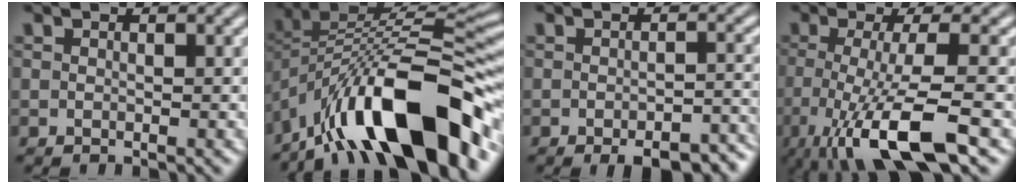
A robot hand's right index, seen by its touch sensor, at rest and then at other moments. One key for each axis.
{"total": 13.7, "fx": -5.3, "fy": 6.4, "fz": 10.9, "tx": -0.178, "ty": -0.028, "tz": -0.069}
{"total": 4.9, "fx": -4.3, "fy": 0.9, "fz": 2.1, "tx": -0.023, "ty": -0.010, "tz": -0.062}
{"total": 8.7, "fx": -3.6, "fy": 1.9, "fz": 7.7, "tx": -0.152, "ty": -0.039, "tz": -0.033}